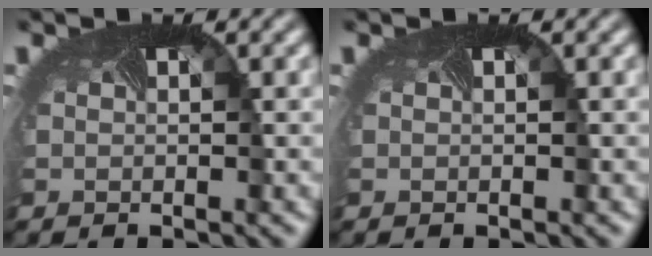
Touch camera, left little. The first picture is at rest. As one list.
[{"total": 0.0}]